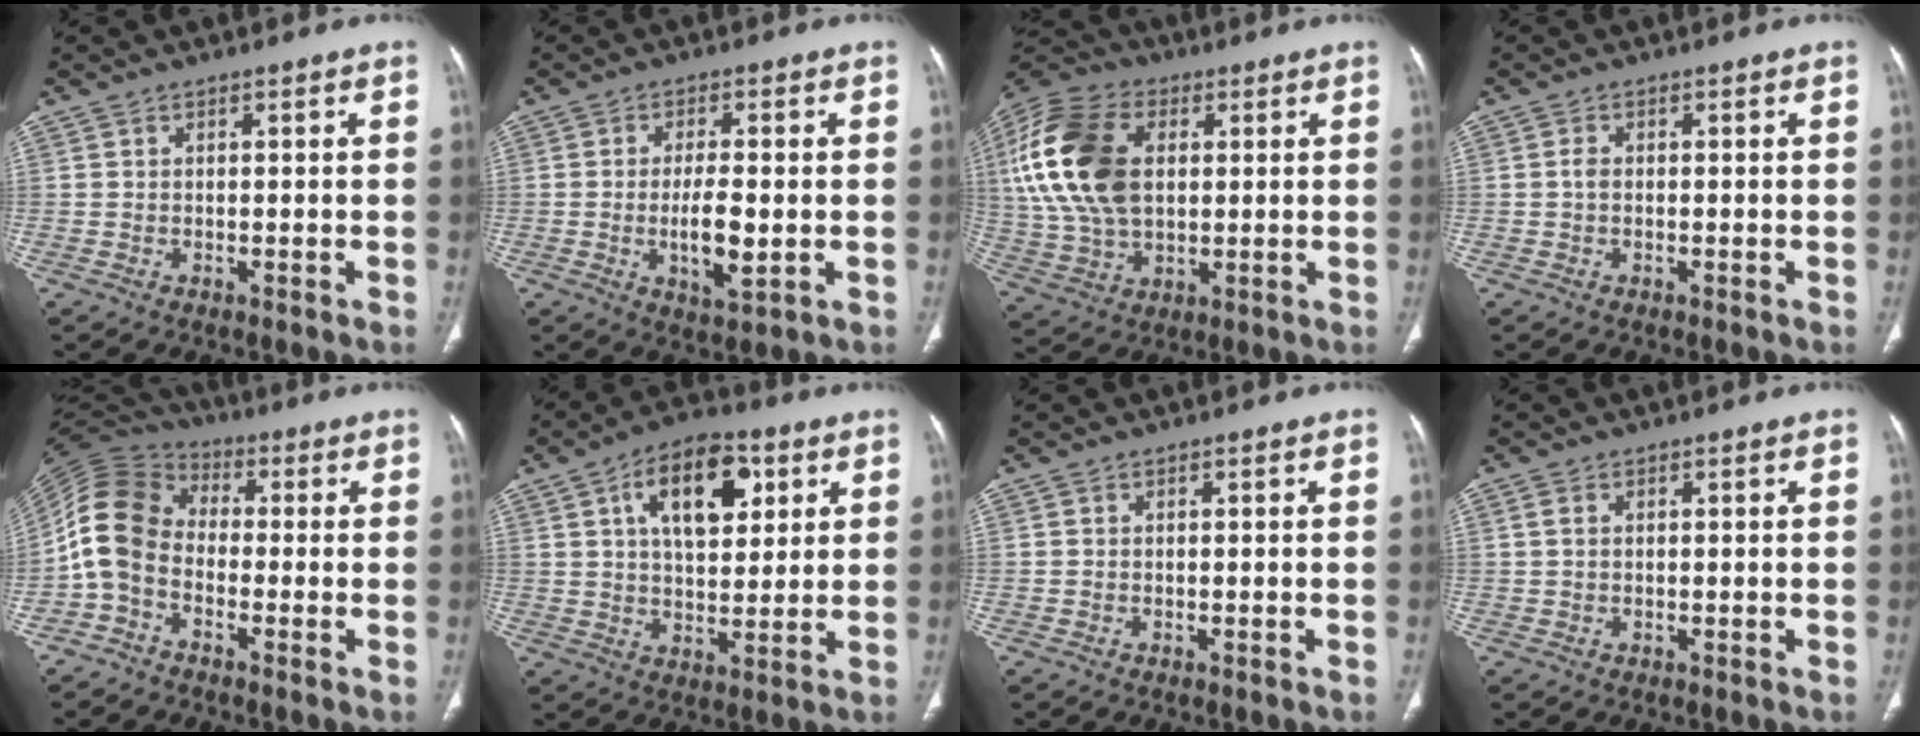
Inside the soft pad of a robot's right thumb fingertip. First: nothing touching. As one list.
[{"total": 7.2, "force": [-1.1, 2.5, 6.7], "torque": [-0.118, -0.011, -0.017]}, {"total": 21.3, "force": [3.8, 13.6, 15.9], "torque": [-0.338, 0.004, 0.070]}, {"total": 1.2, "force": [-0.1, 0.7, 0.9], "torque": [-0.017, 0.001, -0.003]}, {"total": 10.5, "force": [-2.3, 7.7, 6.7], "torque": [-0.134, 0.040, -0.066]}, {"total": 14.2, "force": [5.3, 7.7, 10.8], "torque": [-0.138, -0.005, 0.083]}, {"total": 0.0}, {"total": 1.2, "force": [0.3, 0.8, 0.9], "torque": [-0.023, 0.003, 0.009]}]